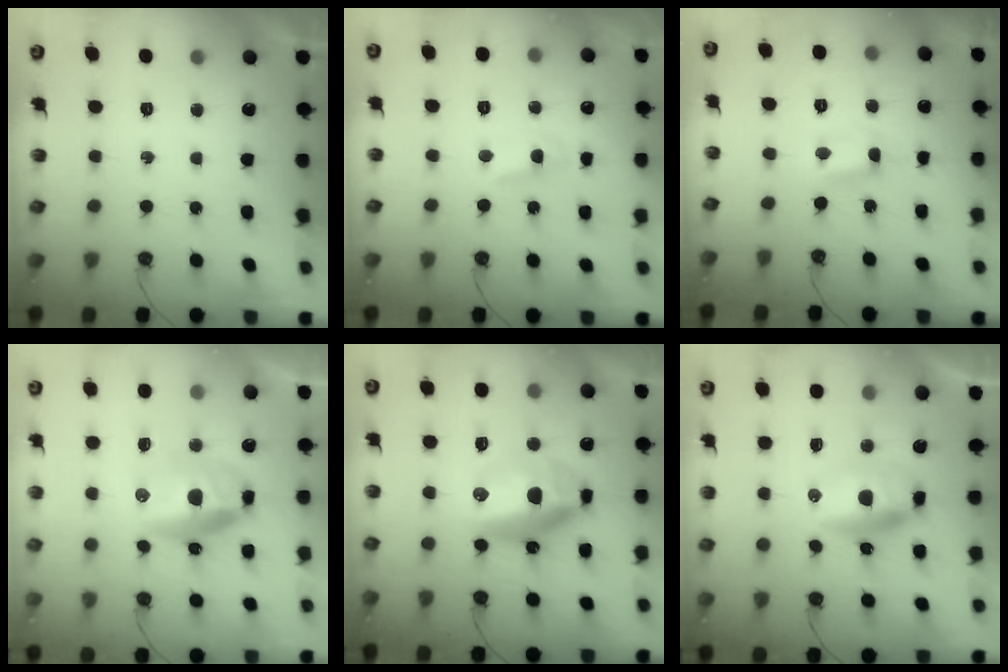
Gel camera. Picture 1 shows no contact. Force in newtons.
{"total": 3.5, "press": 3.5, "slide": 0.4}
{"total": 0.5, "press": 0.2, "slide": 0.5}
{"total": 16.8, "press": 14.7, "slide": 8.2}
{"total": 13.6, "press": 13.5, "slide": 1.9}
{"total": 9.1, "press": 9.1, "slide": 0.6}